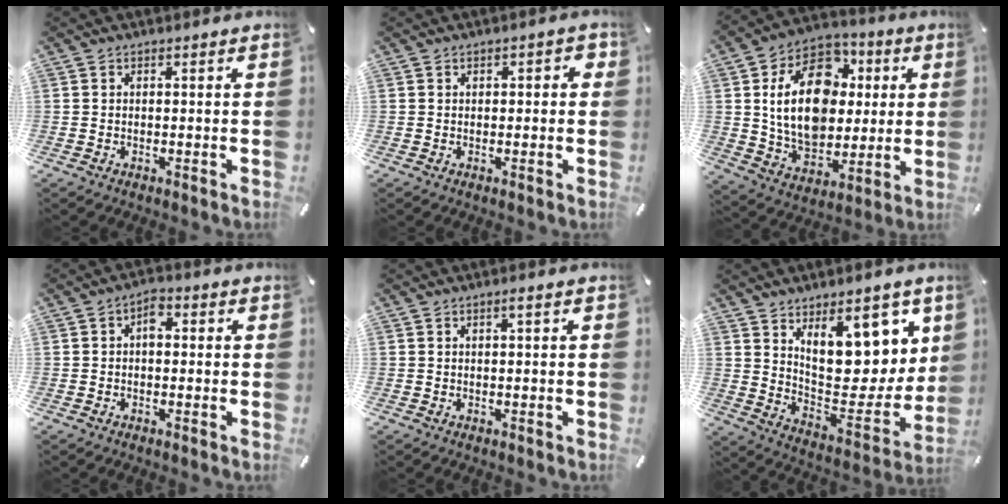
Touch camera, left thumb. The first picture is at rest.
{"total": 1.5, "force": [-0.2, 1.1, 1.0], "torque": [-0.010, 0.003, -0.007]}
{"total": 20.0, "force": [3.2, 15.0, 12.9], "torque": [-0.241, 0.000, 0.059]}
{"total": 3.2, "force": [-0.1, 1.9, 2.6], "torque": [-0.044, 0.010, -0.005]}
{"total": 1.4, "force": [0.2, 0.1, 1.3], "torque": [-0.025, 0.001, 0.004]}
{"total": 17.2, "force": [10.1, 8.3, 11.1], "torque": [-0.156, -0.074, 0.177]}